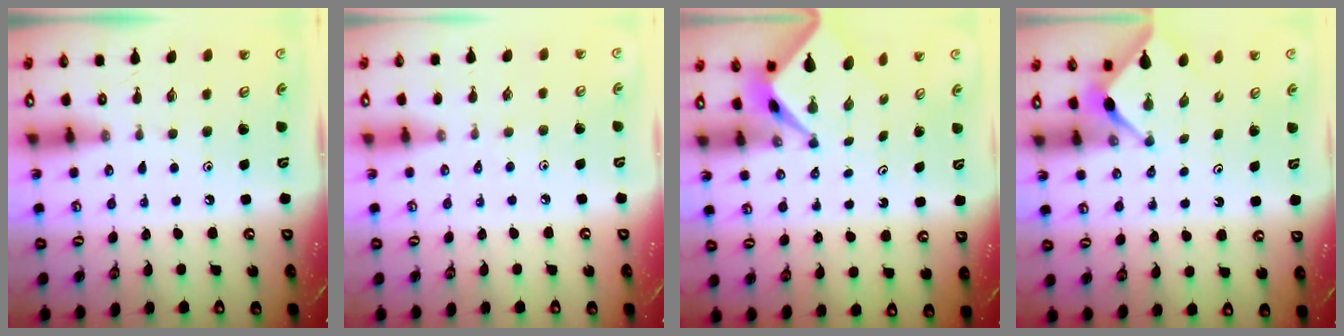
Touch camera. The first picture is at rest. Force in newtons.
{"total": 3.3, "press": 3.2, "slide": 0.7}
{"total": 2.4, "press": 2.4, "slide": 0.2}
{"total": 2.9, "press": 2.9, "slide": 0.3}